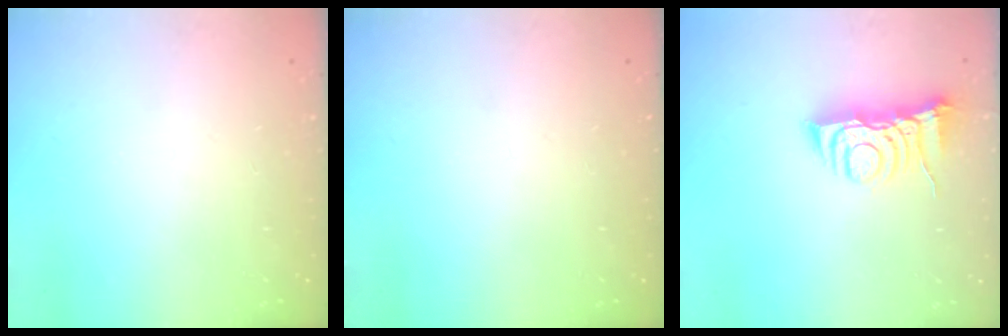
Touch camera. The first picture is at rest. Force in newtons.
{"total": 0.0}
{"total": 8.3, "press": 8.2, "slide": 1.1}